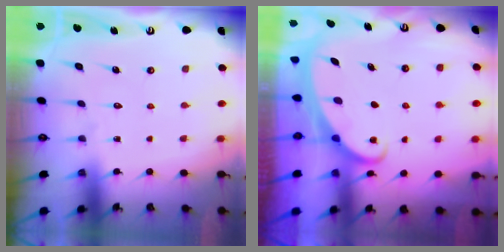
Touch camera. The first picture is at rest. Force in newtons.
{"total": 2.1, "press": 2.0, "slide": 0.4}